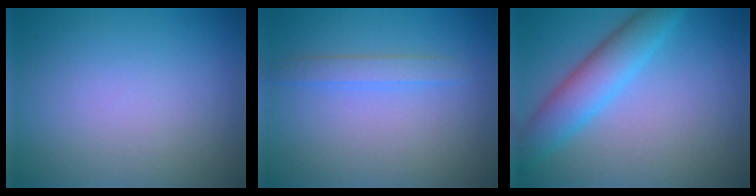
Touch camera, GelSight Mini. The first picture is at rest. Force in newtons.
{"total": 1.6, "press": 1.6, "slide": 0.0}
{"total": 4.8, "press": 4.7, "slide": 0.3}